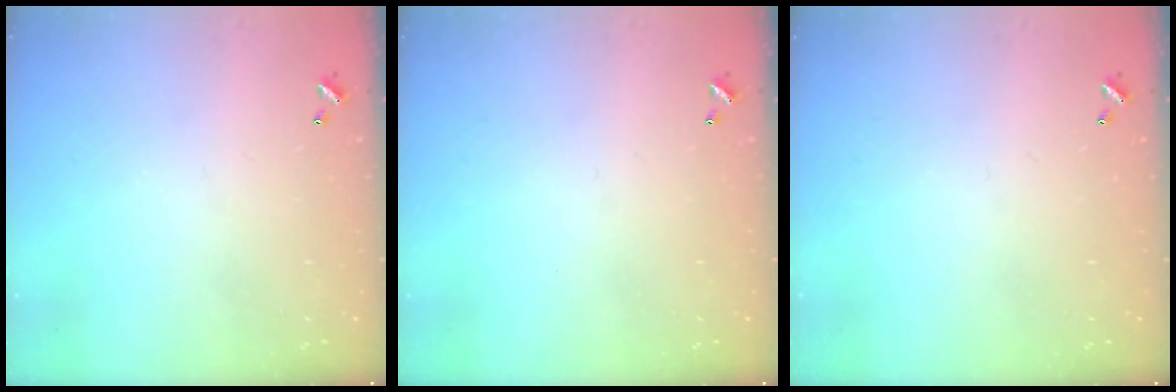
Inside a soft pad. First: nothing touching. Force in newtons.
{"total": 0.0}
{"total": 0.0}